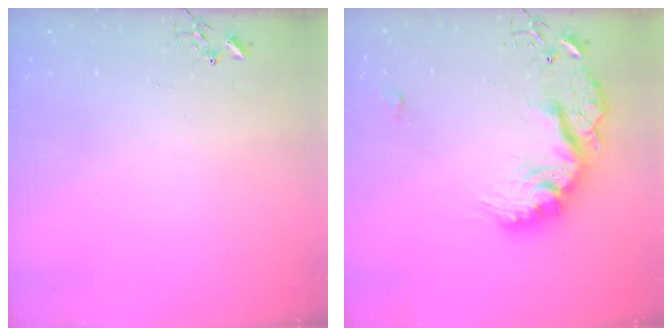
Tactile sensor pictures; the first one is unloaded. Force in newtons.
{"total": 19.5, "press": 19.5, "slide": 1.0}